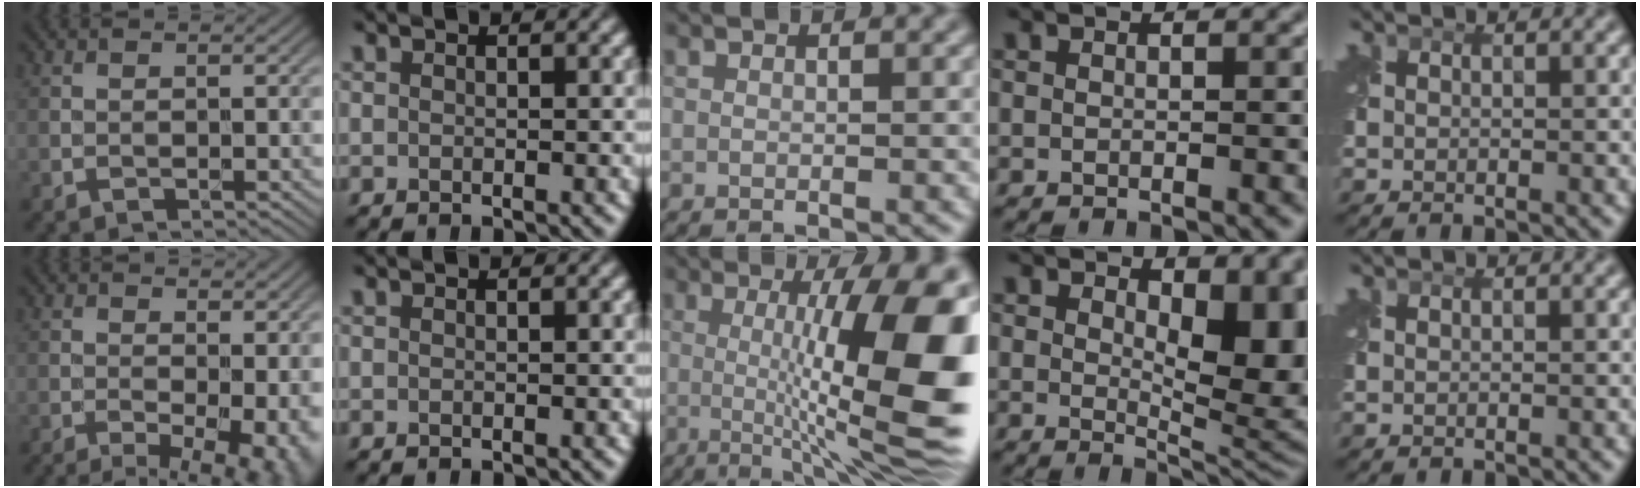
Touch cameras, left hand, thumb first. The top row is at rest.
{"thumb": {"total": 10.2, "force": [-2.9, 4.0, 8.9], "torque": [-0.125, -0.008, -0.031]}, "middle": {"total": 14.7, "force": [0.2, 3.6, 14.2], "torque": [-0.169, 0.005, 0.002]}, "ring": {"total": 8.9, "force": [1.6, 4.5, 7.5], "torque": [-0.080, -0.006, 0.030]}, "little": {"total": 0.7, "force": [0.6, 0.0, -0.4], "torque": [0.007, 0.012, 0.014]}}